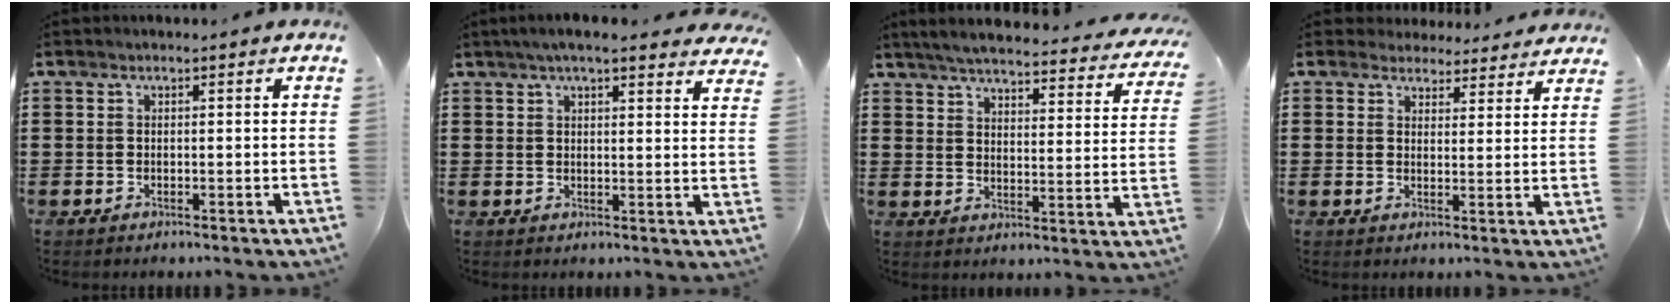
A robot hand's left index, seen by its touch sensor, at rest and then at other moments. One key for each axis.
{"total": 5.0, "fx": 4.3, "fy": 0.4, "fz": 2.5, "tx": -0.060, "ty": -0.002, "tz": 0.078}
{"total": 4.9, "fx": 4.6, "fy": -0.3, "fz": 1.8, "tx": -0.057, "ty": -0.033, "tz": 0.076}
{"total": 3.7, "fx": 3.6, "fy": 1.0, "fz": 0.3, "tx": -0.020, "ty": -0.009, "tz": 0.067}